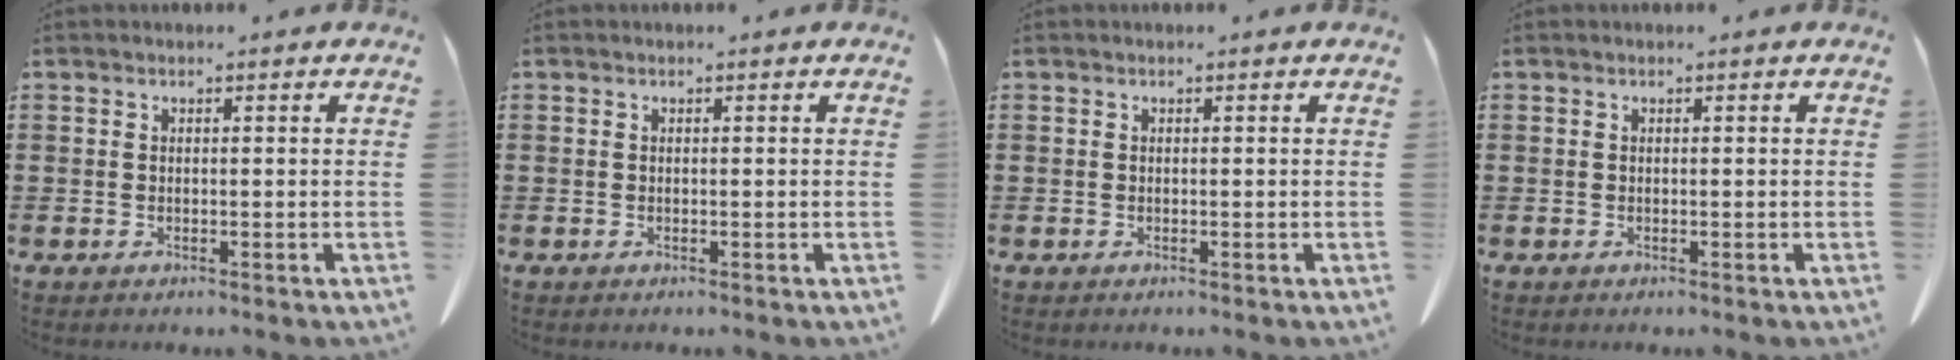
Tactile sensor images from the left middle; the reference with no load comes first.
{"total": 0.0}
{"total": 0.0}
{"total": 0.0}